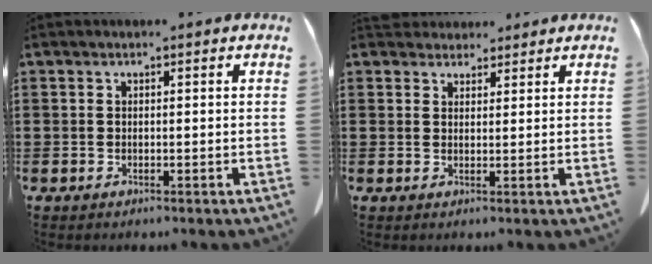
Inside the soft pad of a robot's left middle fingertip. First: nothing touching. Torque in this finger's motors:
{"motor_torque": [0.20, -0.20, 0.03, 0.02]}